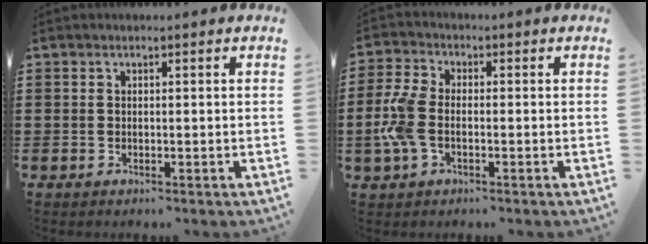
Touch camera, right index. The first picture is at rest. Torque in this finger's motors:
{"motor_torque": [1.79, -0.35, 0.80, 0.21]}